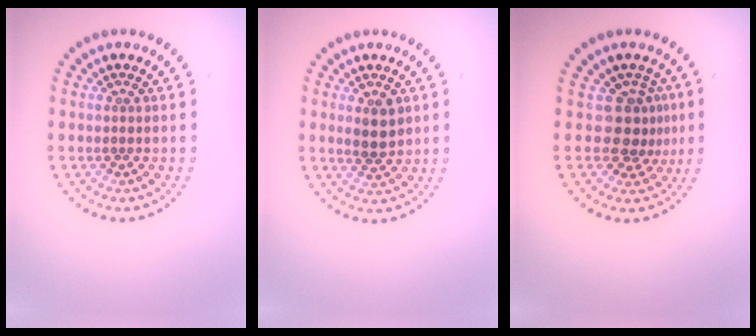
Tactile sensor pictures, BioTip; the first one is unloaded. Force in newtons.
{"total": 2.5, "press": 2.4, "slide": 0.6}
{"total": 2.8, "press": 2.0, "slide": 1.9}